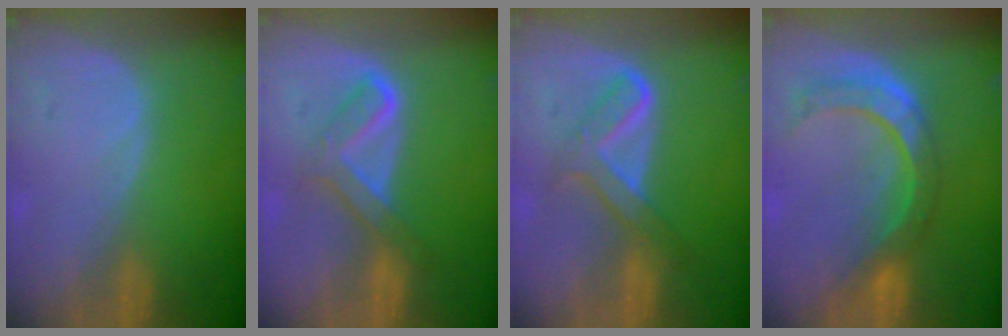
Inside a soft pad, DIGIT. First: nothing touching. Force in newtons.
{"total": 5.2, "press": 5.1, "slide": 0.7}
{"total": 5.2, "press": 5.2, "slide": 0.5}
{"total": 8.5, "press": 7.2, "slide": 4.6}